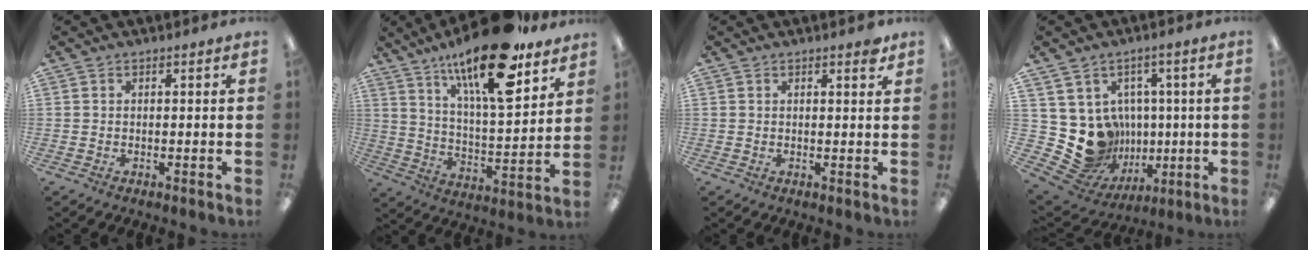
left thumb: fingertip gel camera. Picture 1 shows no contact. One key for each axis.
{"total": 21.7, "fx": 14.7, "fy": 6.5, "fz": 14.6, "tx": -0.246, "ty": -0.084, "tz": 0.242}
{"total": 1.7, "fx": 1.3, "fy": 0.4, "fz": 1.0, "tx": -0.005, "ty": -0.006, "tz": 0.019}
{"total": 13.9, "fx": -0.9, "fy": 13.0, "fz": 5.0, "tx": -0.108, "ty": -0.019, "tz": 0.014}